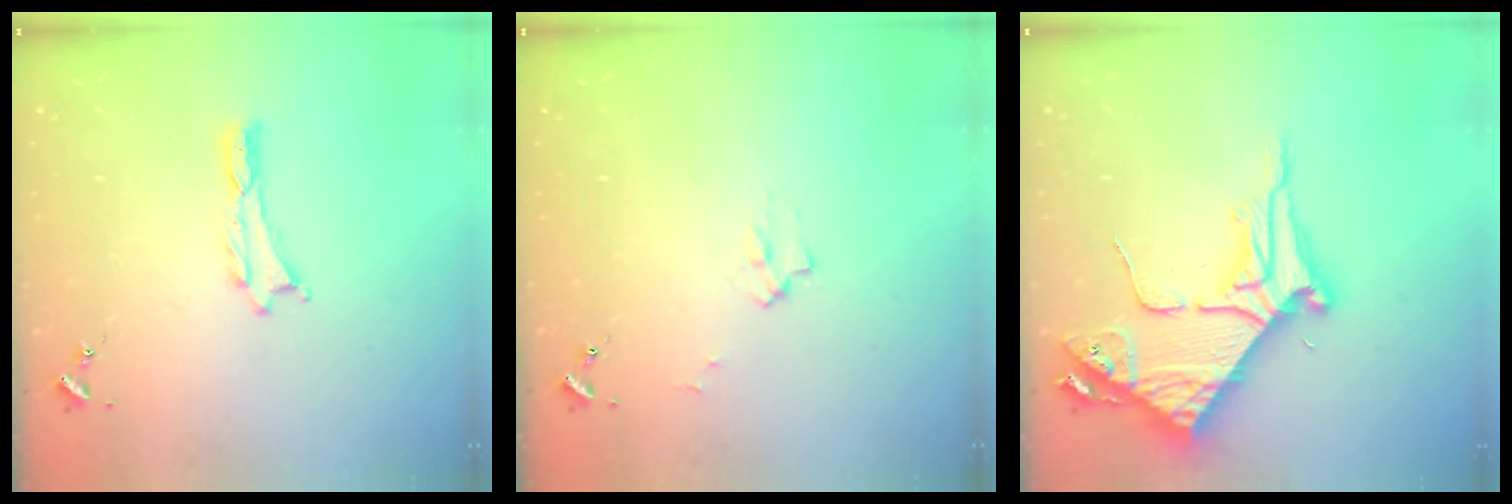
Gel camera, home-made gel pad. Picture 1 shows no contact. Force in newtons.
{"total": 2.2, "press": 2.2, "slide": 0.3}
{"total": 8.9, "press": 8.9, "slide": 0.8}